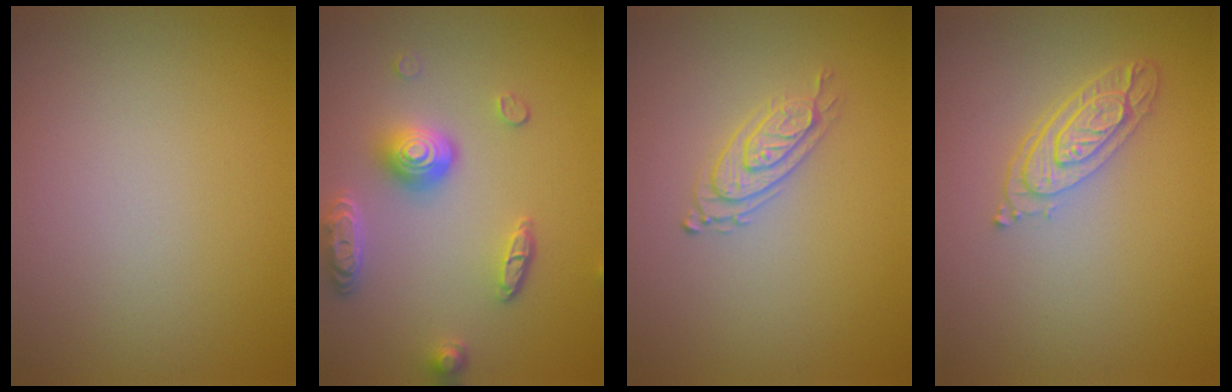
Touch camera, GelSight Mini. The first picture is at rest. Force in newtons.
{"total": 4.9, "press": 3.7, "slide": 3.2}
{"total": 2.3, "press": 2.1, "slide": 0.9}
{"total": 3.9, "press": 3.0, "slide": 2.5}